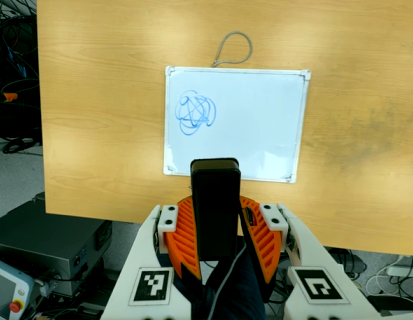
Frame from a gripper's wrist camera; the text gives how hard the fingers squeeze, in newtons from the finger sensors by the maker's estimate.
{"total": 5.4, "left": 5.0, "right": 5.8}